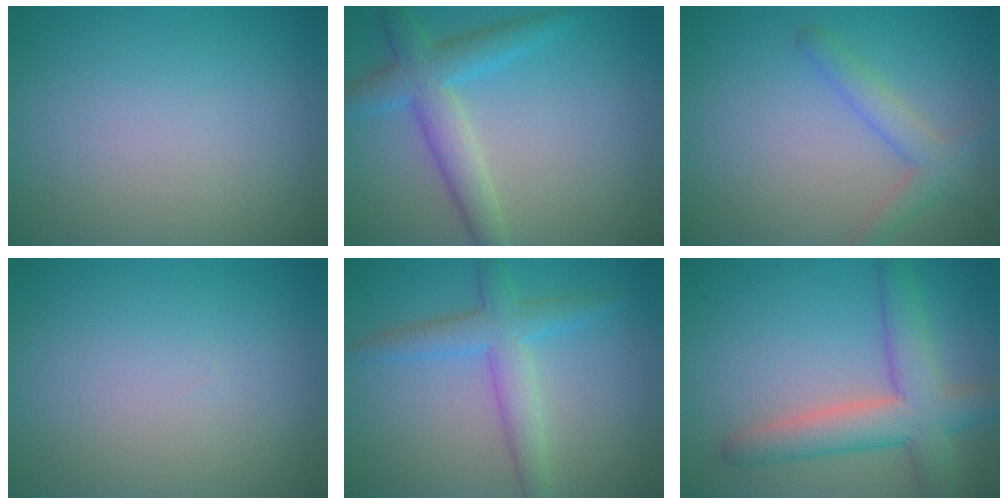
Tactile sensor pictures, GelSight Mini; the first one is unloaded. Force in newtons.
{"total": 4.5, "press": 4.5, "slide": 0.2}
{"total": 2.7, "press": 2.7, "slide": 0.2}
{"total": 0.0}
{"total": 3.8, "press": 3.8, "slide": 0.0}
{"total": 6.0, "press": 6.0, "slide": 0.4}